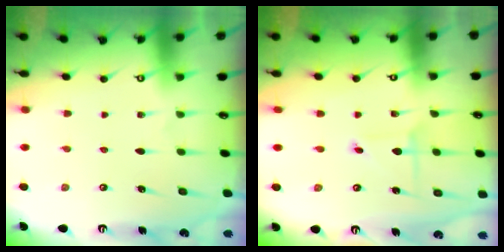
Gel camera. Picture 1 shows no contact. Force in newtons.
{"total": 2.2, "press": 2.2, "slide": 0.0}